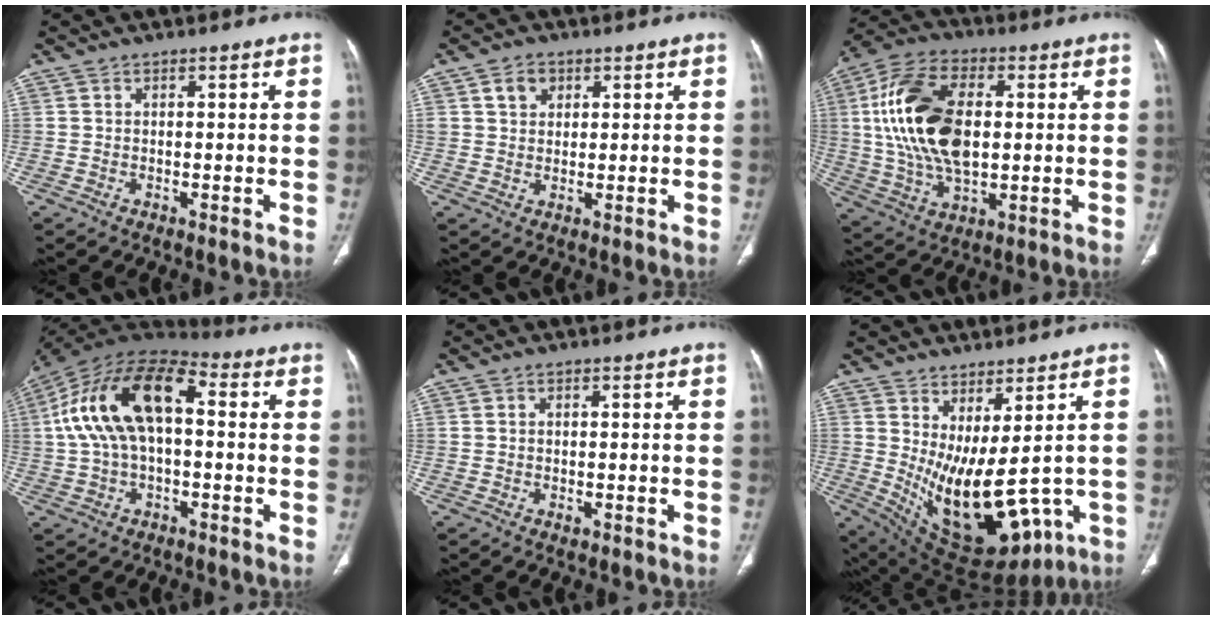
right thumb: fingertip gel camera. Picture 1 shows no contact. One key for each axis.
{"total": 4.0, "fx": 1.8, "fy": 3.1, "fz": 1.7, "tx": -0.013, "ty": -0.007, "tz": 0.032}
{"total": 19.9, "fx": 2.3, "fy": 11.2, "fz": 16.3, "tx": -0.319, "ty": 0.005, "tz": 0.044}
{"total": 18.4, "fx": 2.0, "fy": 9.8, "fz": 15.5, "tx": -0.291, "ty": 0.048, "tz": 0.027}
{"total": 0.8, "fx": -0.3, "fy": 0.4, "fz": 0.6, "tx": -0.010, "ty": -0.003, "tz": -0.002}
{"total": 15.9, "fx": 0.3, "fy": 6.8, "fz": 14.4, "tx": -0.229, "ty": -0.038, "tz": 0.042}